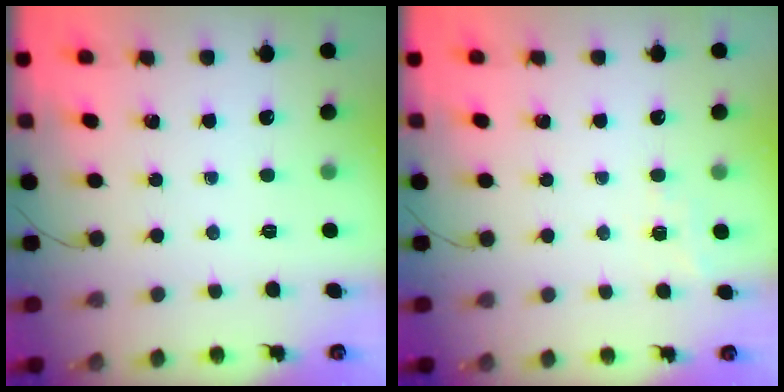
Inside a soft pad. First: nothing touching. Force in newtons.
{"total": 5.2, "press": 4.9, "slide": 1.5}